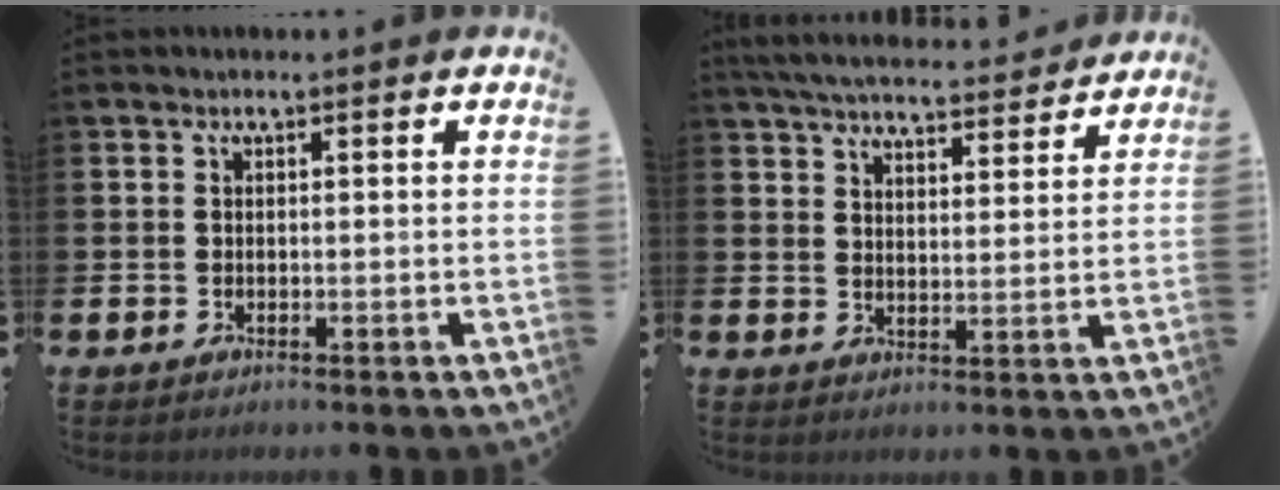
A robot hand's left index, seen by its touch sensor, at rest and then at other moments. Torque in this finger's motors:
{"motor_torque": [1.08, -1.06, 0.73, 0.16]}